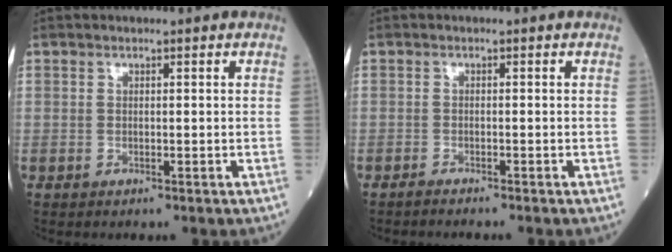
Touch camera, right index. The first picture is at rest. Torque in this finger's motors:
{"motor_torque": [-0.14, -0.17, 0.05, -0.02]}